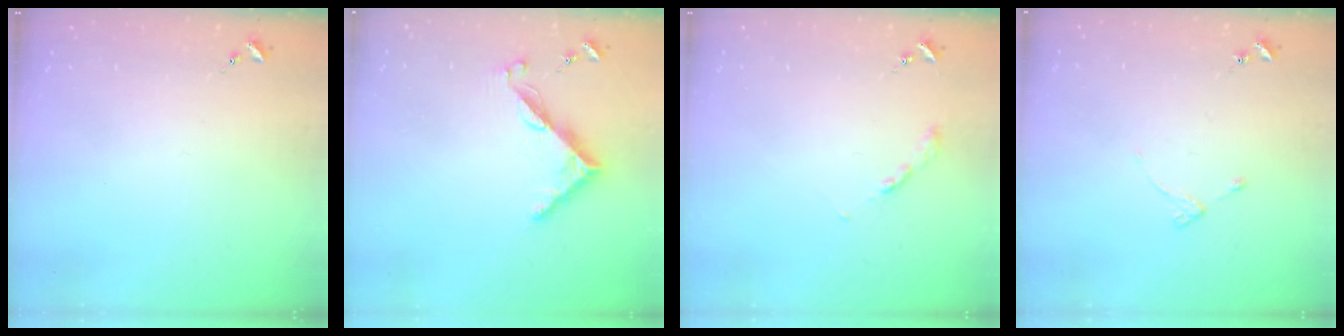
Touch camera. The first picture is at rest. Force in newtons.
{"total": 7.8, "press": 7.8, "slide": 0.6}
{"total": 2.7, "press": 2.6, "slide": 0.3}
{"total": 4.3, "press": 4.2, "slide": 0.6}